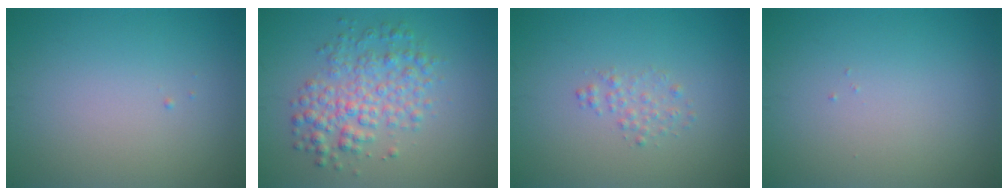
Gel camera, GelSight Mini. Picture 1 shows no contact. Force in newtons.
{"total": 4.4, "press": 4.4, "slide": 0.0}
{"total": 1.2, "press": 1.2, "slide": 0.0}
{"total": 0.0}